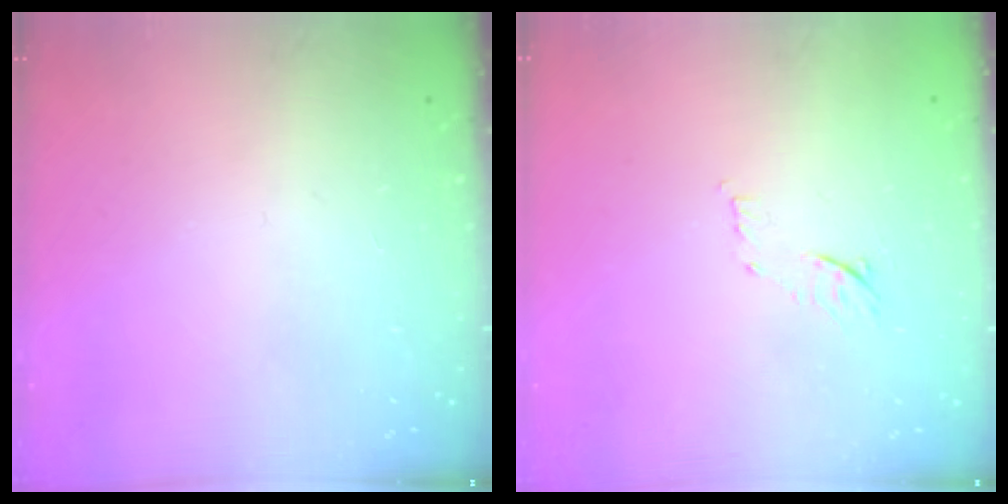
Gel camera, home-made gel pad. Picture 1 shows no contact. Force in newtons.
{"total": 8.0, "press": 7.9, "slide": 1.0}